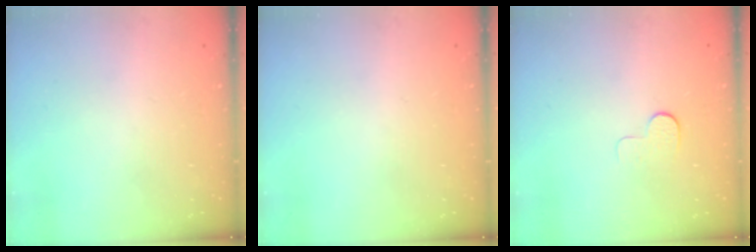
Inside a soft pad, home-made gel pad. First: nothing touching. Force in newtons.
{"total": 0.0}
{"total": 4.9, "press": 4.8, "slide": 0.5}